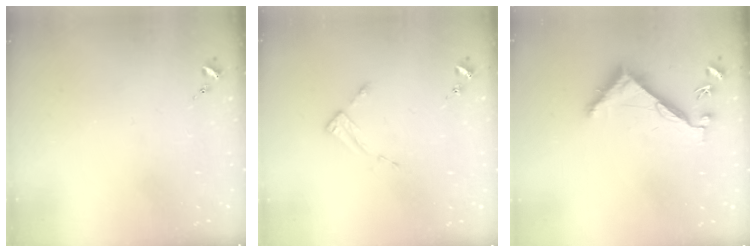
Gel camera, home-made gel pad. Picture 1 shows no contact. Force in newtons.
{"total": 2.6, "press": 2.6, "slide": 0.4}
{"total": 6.9, "press": 6.9, "slide": 0.3}